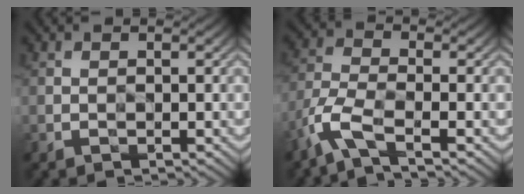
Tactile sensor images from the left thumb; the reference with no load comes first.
{"total": 5.5, "force": [-3.6, 1.3, 3.9], "torque": [-0.101, -0.004, -0.091]}